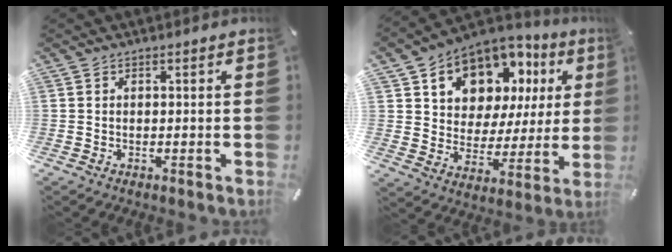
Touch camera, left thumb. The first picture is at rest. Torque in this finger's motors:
{"motor_torque": [2.53, 2.48, 2.32, -0.45, 0.15]}